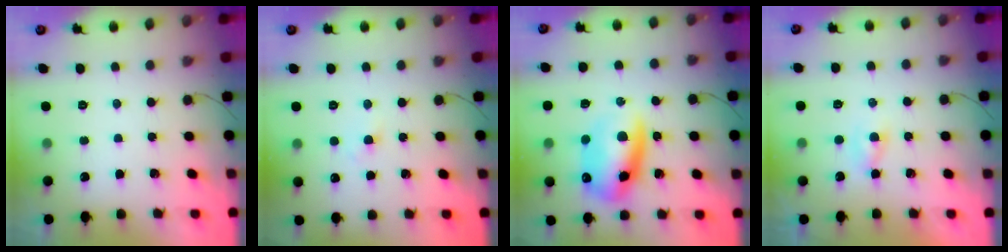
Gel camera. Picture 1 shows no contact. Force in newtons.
{"total": 1.9, "press": 1.6, "slide": 1.0}
{"total": 14.3, "press": 13.8, "slide": 3.7}
{"total": 1.3, "press": 1.1, "slide": 0.8}